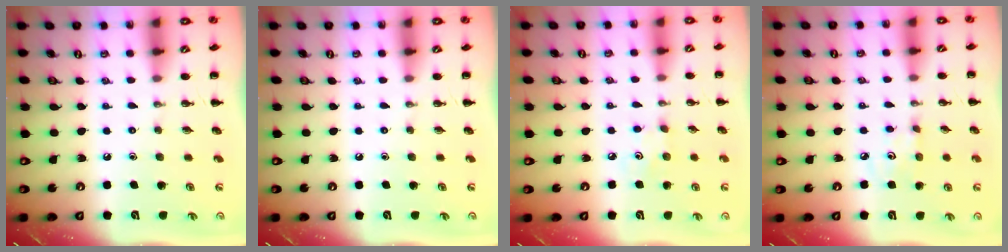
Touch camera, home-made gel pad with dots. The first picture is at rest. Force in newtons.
{"total": 0.0}
{"total": 2.9, "press": 2.8, "slide": 0.8}
{"total": 3.1, "press": 3.0, "slide": 0.9}